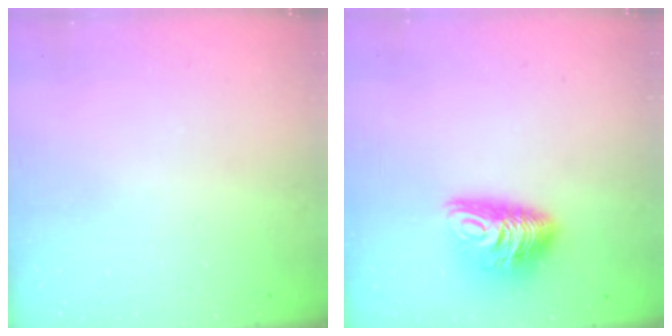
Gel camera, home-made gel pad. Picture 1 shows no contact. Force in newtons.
{"total": 10.3, "press": 10.3, "slide": 0.4}